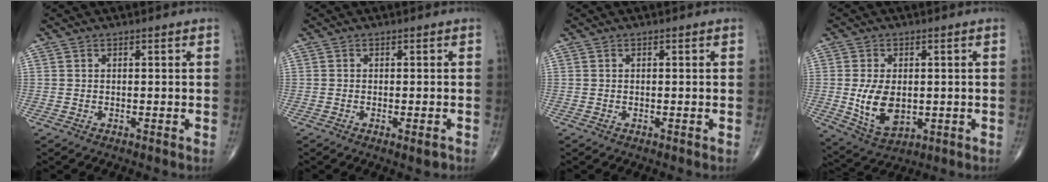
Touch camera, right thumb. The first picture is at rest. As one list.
[{"total": 1.8, "force": [-0.9, 0.5, 1.5], "torque": [-0.019, -0.002, -0.011]}, {"total": 0.0}, {"total": 9.5, "force": [-0.5, 6.0, 7.4], "torque": [-0.121, -0.012, 0.005]}]